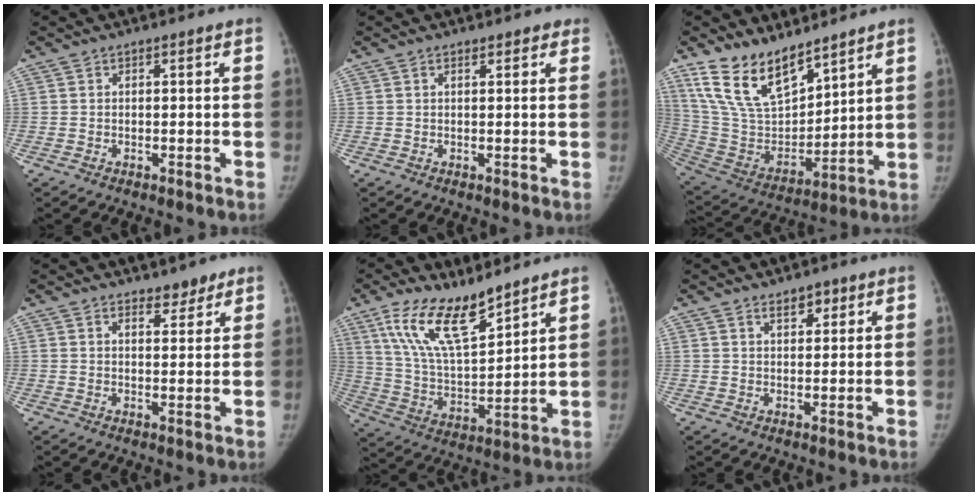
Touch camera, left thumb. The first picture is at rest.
{"total": 1.4, "force": [1.0, 0.7, 0.7], "torque": [-0.001, -0.004, 0.009]}
{"total": 17.1, "force": [12.5, 7.5, 8.9], "torque": [-0.128, -0.067, 0.256]}
{"total": 3.7, "force": [2.9, 1.8, 1.4], "torque": [0.003, -0.019, 0.043]}
{"total": 15.8, "force": [10.7, 5.5, 10.2], "torque": [-0.165, -0.057, 0.216]}
{"total": 3.2, "force": [2.1, 1.8, 1.7], "torque": [-0.009, -0.012, 0.034]}